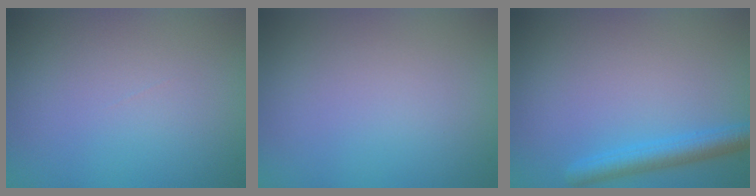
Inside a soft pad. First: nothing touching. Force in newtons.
{"total": 0.0}
{"total": 3.2, "press": 3.2, "slide": 0.2}